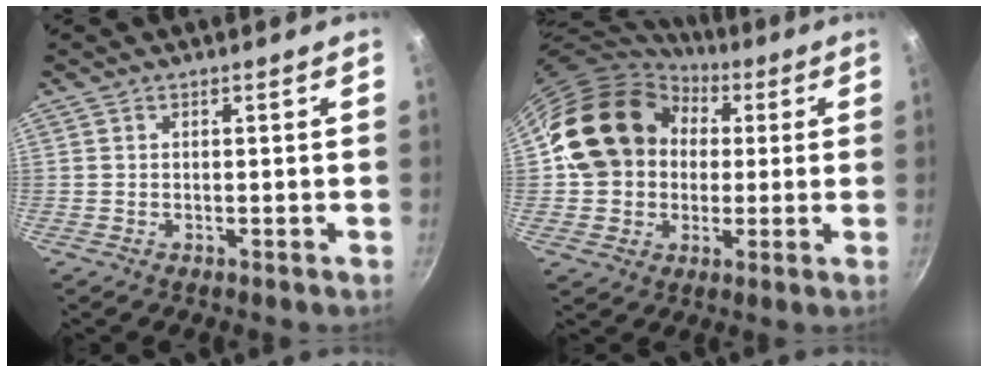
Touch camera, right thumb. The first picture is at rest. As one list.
[{"total": 18.7, "force": [3.6, 15.6, 9.7], "torque": [-0.153, 0.038, 0.060]}]